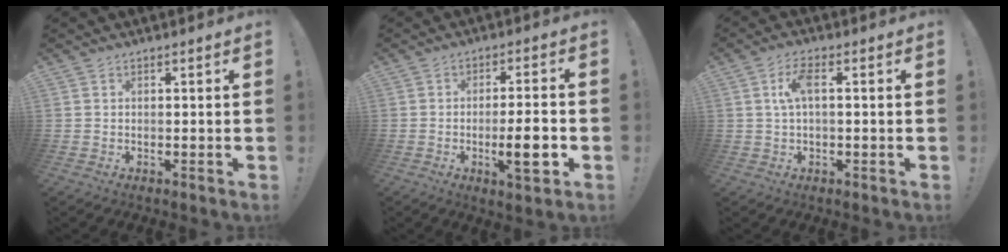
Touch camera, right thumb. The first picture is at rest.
{"total": 10.1, "force": [-2.9, 1.6, 9.6], "torque": [-0.147, -0.001, -0.049]}
{"total": 5.8, "force": [0.6, 2.4, 5.3], "torque": [-0.106, 0.012, 0.009]}